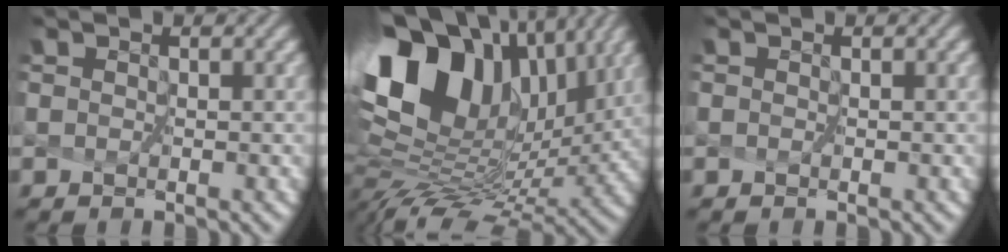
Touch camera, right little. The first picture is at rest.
{"total": 14.2, "force": [5.6, 8.5, 10.0], "torque": [-0.198, 0.031, 0.112]}
{"total": 0.0}